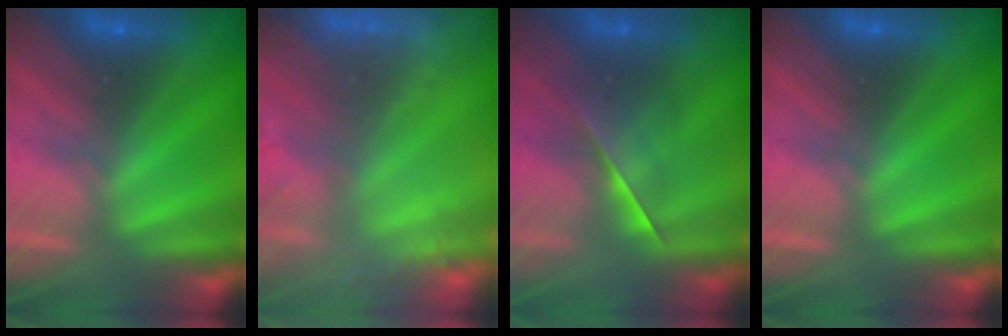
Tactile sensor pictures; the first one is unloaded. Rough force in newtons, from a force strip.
{"total": 5.5}
{"total": 2.1}
{"total": 0.0}